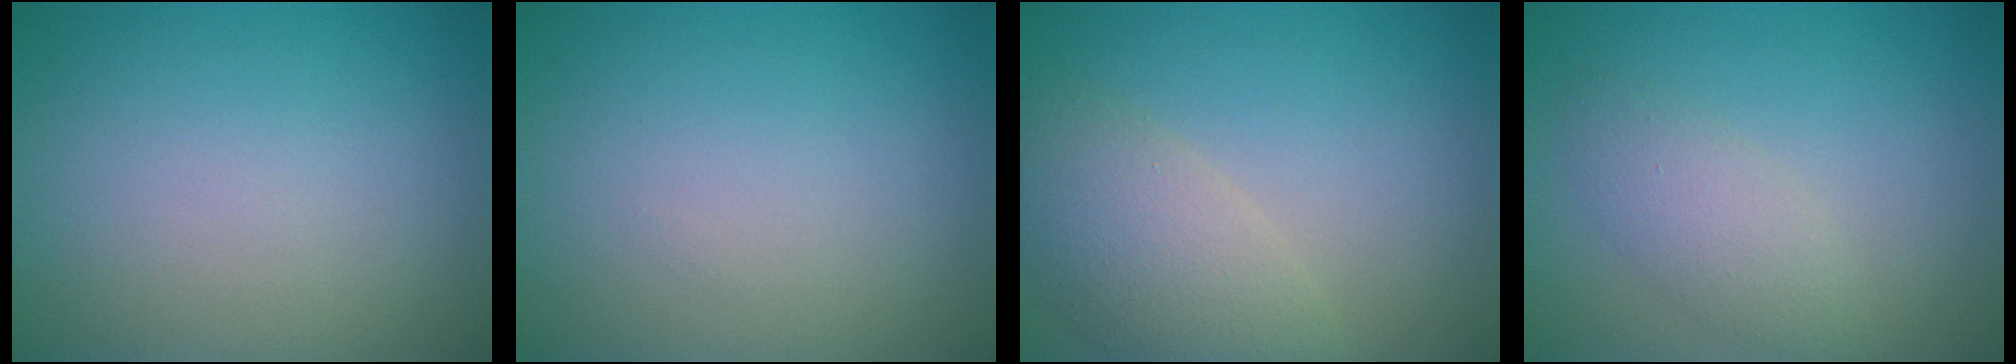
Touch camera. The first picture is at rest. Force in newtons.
{"total": 0.0}
{"total": 5.5, "press": 5.5, "slide": 0.5}
{"total": 2.6, "press": 2.6, "slide": 0.2}